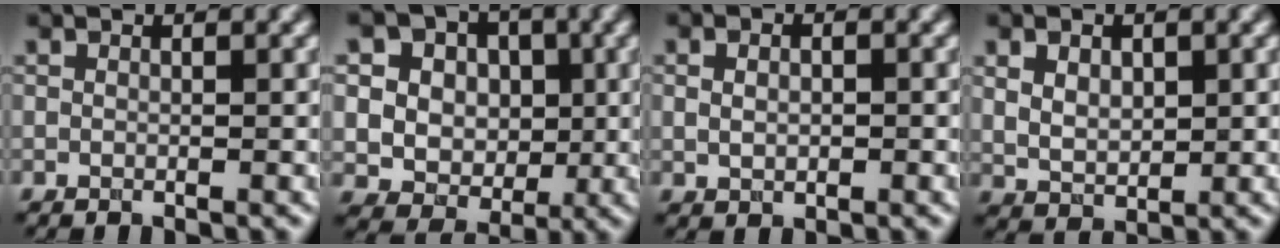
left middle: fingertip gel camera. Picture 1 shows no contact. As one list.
[{"total": 9.1, "force": [2.6, 7.9, 3.8], "torque": [-0.087, 0.017, 0.043]}, {"total": 1.7, "force": [0.1, 1.2, 1.2], "torque": [-0.021, 0.000, 0.006]}, {"total": 3.1, "force": [0.9, 2.1, 2.2], "torque": [-0.044, -0.004, 0.023]}]